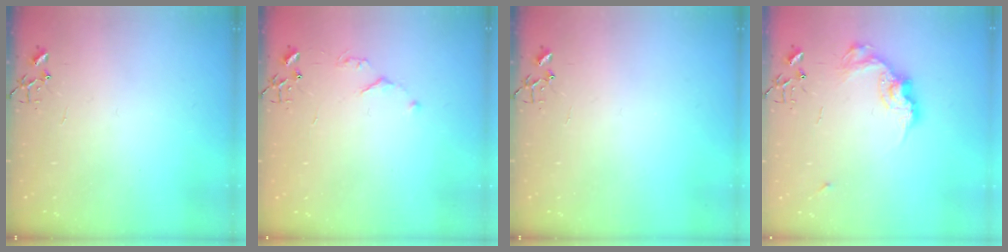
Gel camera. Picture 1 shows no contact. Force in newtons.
{"total": 4.3, "press": 4.3, "slide": 0.7}
{"total": 0.0}
{"total": 13.5, "press": 13.5, "slide": 0.8}